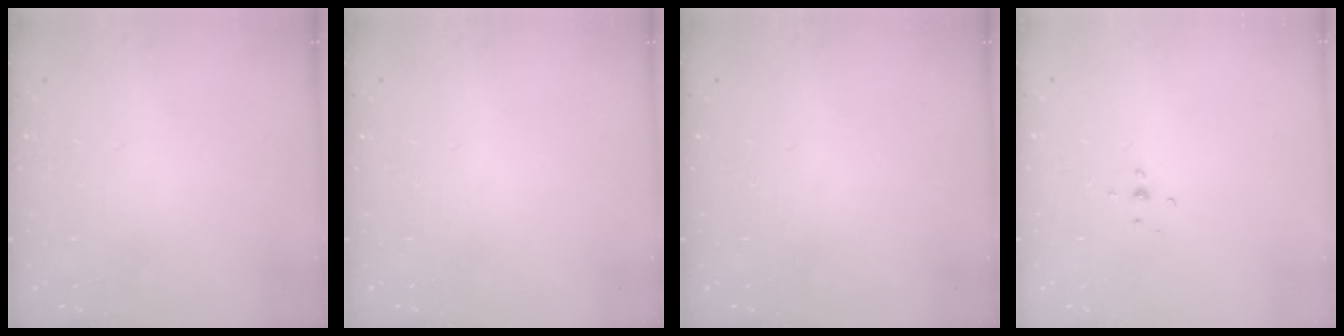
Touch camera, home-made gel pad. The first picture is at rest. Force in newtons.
{"total": 0.0}
{"total": 0.0}
{"total": 2.8, "press": 2.7, "slide": 0.7}